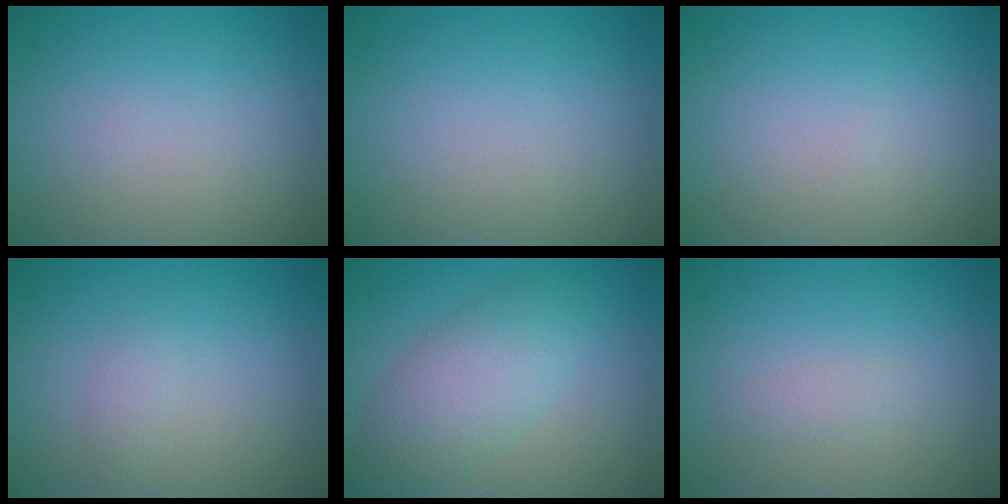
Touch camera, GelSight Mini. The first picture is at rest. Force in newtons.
{"total": 0.0}
{"total": 0.0}
{"total": 0.9, "press": 0.9, "slide": 0.0}
{"total": 5.0, "press": 5.0, "slide": 0.1}
{"total": 0.9, "press": 0.9, "slide": 0.1}